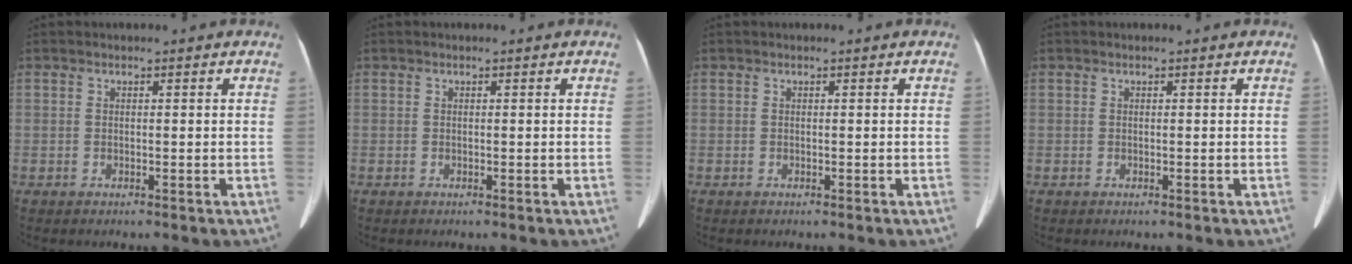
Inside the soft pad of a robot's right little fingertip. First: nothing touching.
{"total": 0.0}
{"total": 0.0}
{"total": 0.0}